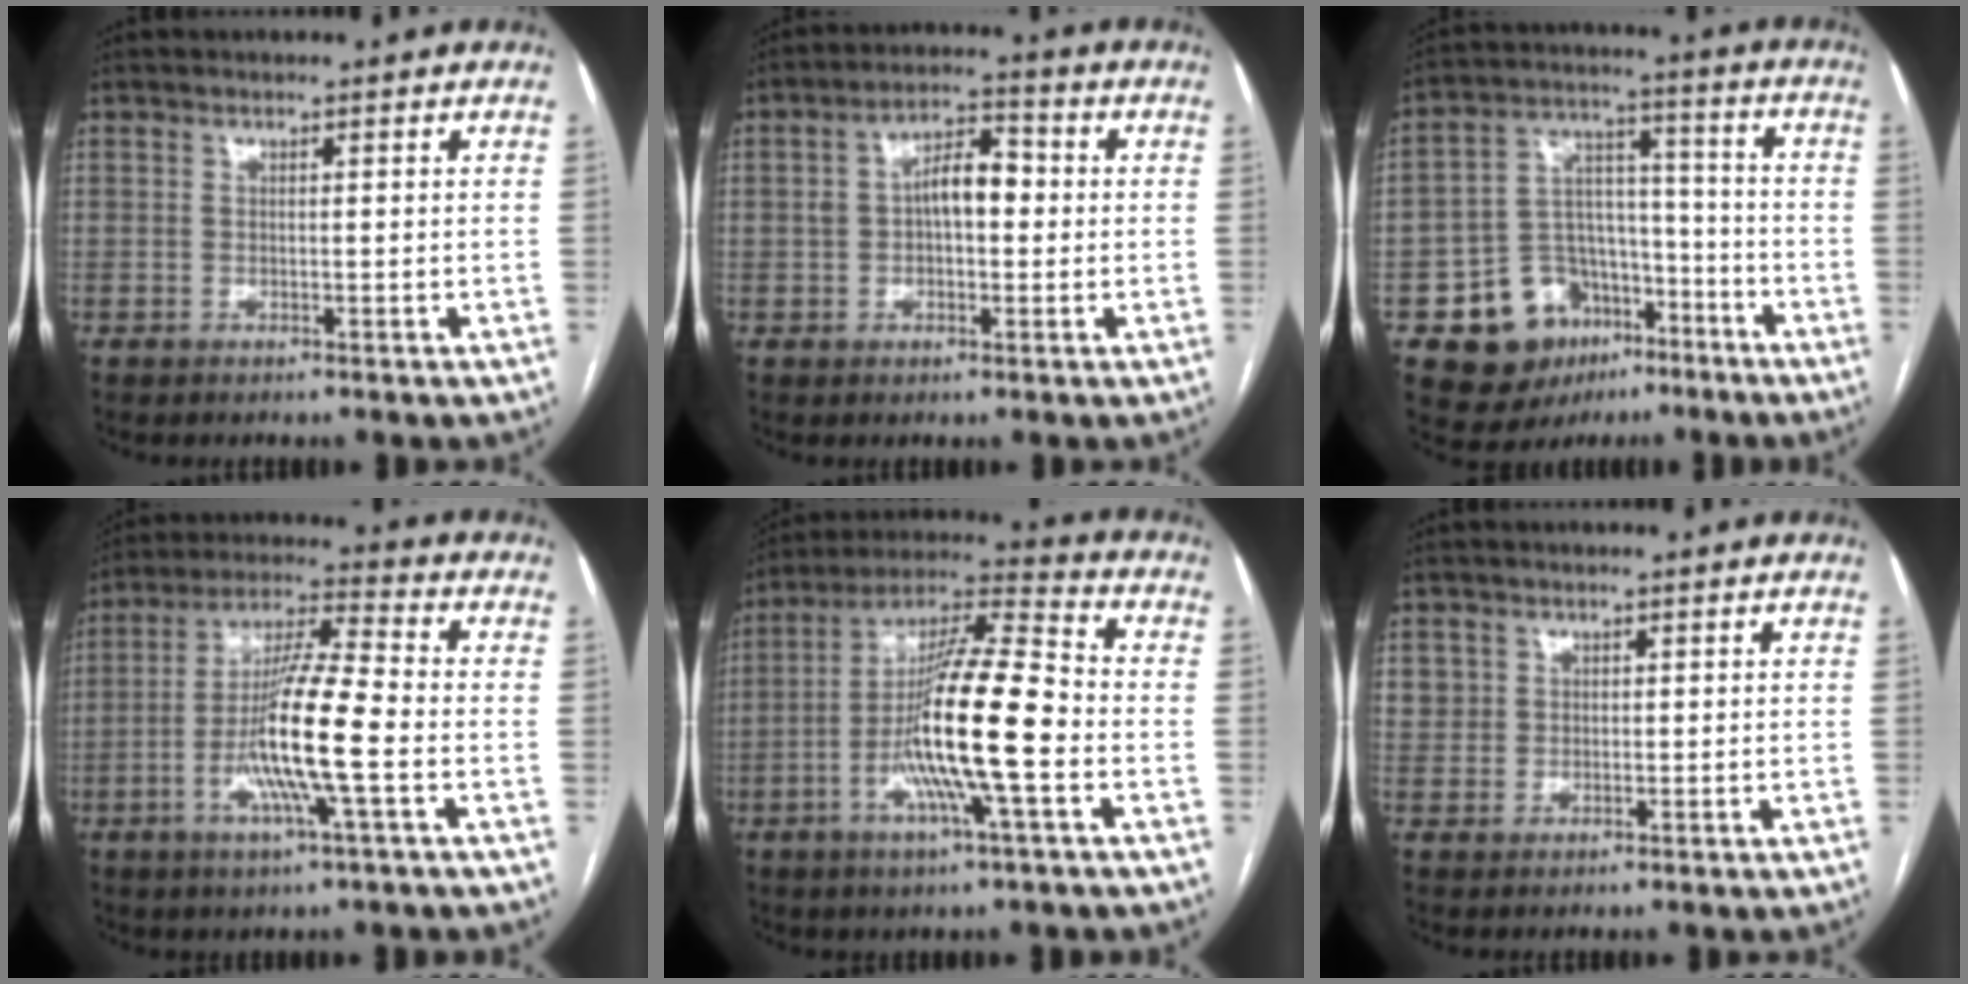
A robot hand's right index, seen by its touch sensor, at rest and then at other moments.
{"total": 7.3, "force": [0.3, 3.4, 6.4], "torque": [-0.119, 0.032, 0.002]}
{"total": 15.2, "force": [-8.1, 11.2, 6.3], "torque": [-0.096, 0.070, -0.118]}
{"total": 13.2, "force": [-3.3, 0.4, 12.8], "torque": [-0.244, -0.004, -0.067]}
{"total": 16.4, "force": [-3.8, 1.0, 15.9], "torque": [-0.292, 0.001, -0.074]}
{"total": 2.5, "force": [0.9, 2.4, 0.3], "torque": [0.006, 0.006, 0.016]}